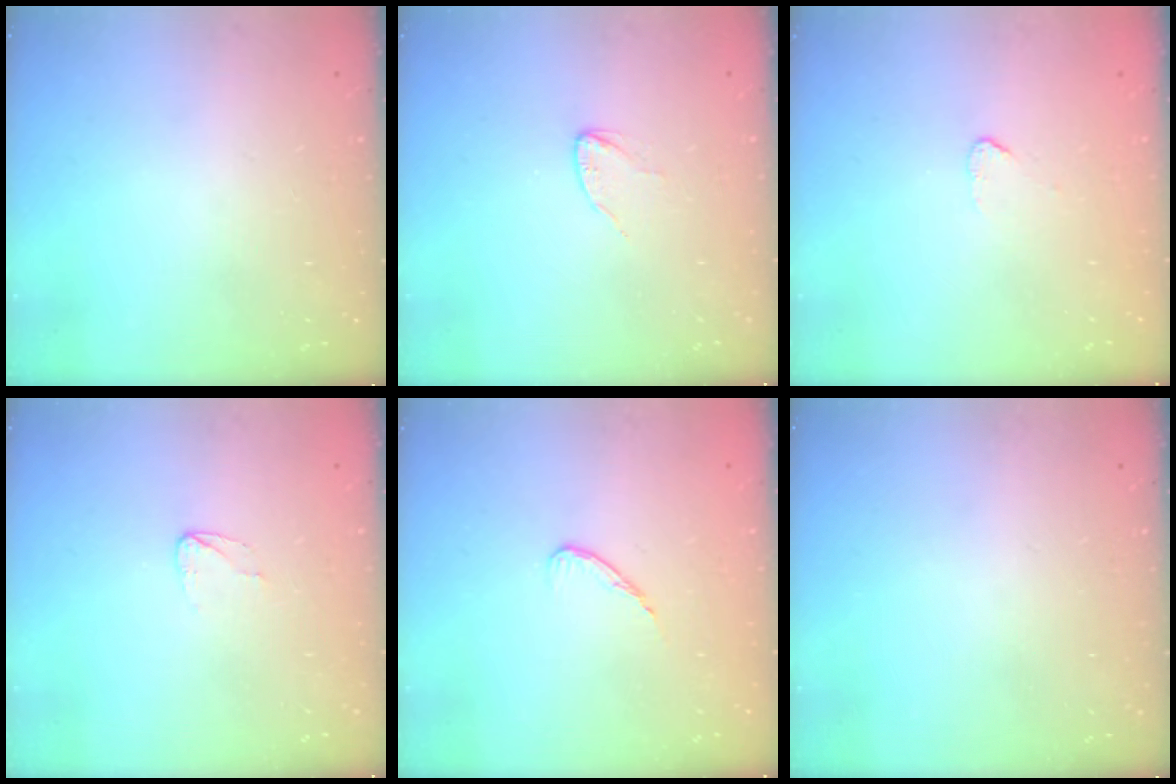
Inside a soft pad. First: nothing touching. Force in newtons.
{"total": 2.3, "press": 2.3, "slide": 0.2}
{"total": 2.6, "press": 2.6, "slide": 0.2}
{"total": 3.6, "press": 3.6, "slide": 0.2}
{"total": 6.0, "press": 5.9, "slide": 0.6}
{"total": 0.0}